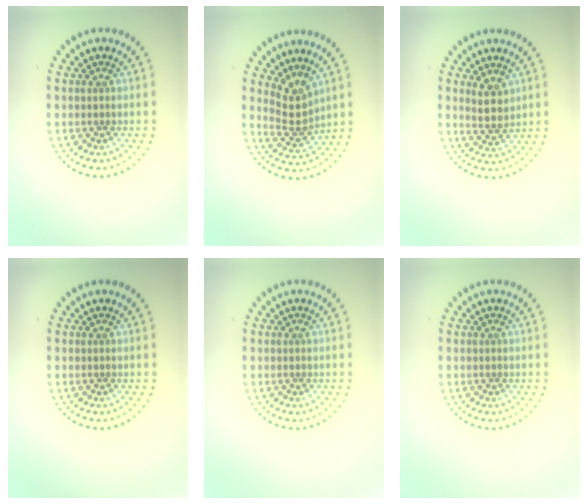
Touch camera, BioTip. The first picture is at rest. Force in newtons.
{"total": 2.9, "press": 2.1, "slide": 2.0}
{"total": 2.5, "press": 2.3, "slide": 1.1}
{"total": 0.0}
{"total": 0.0}
{"total": 0.0}